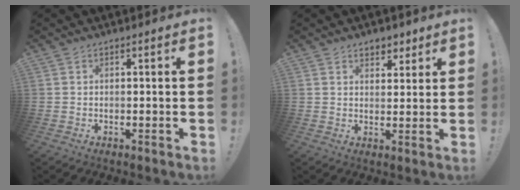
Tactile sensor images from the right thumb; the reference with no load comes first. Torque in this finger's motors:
{"motor_torque": [0.00, 0.06, 0.39, 0.18, -0.01]}